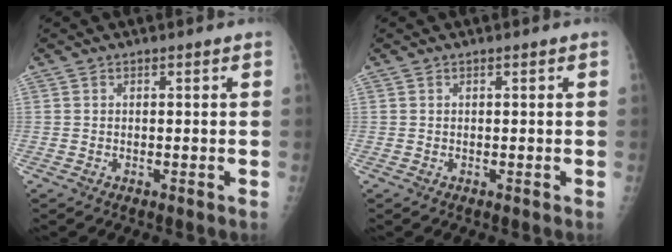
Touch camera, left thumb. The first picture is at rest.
{"total": 0.0}